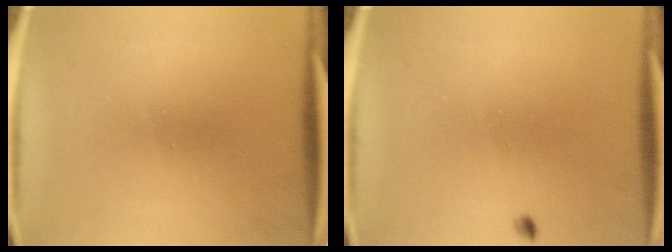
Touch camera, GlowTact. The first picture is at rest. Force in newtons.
{"total": 0.6}